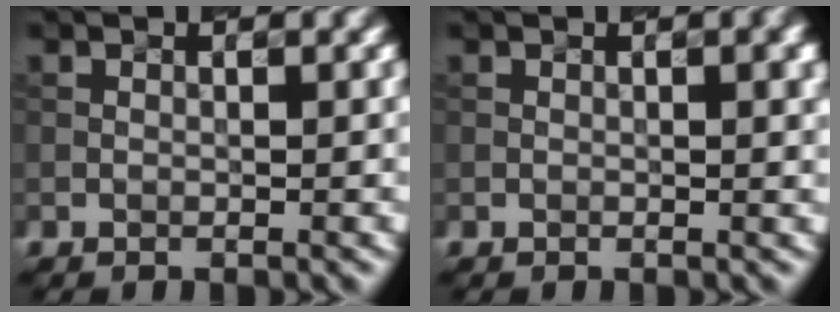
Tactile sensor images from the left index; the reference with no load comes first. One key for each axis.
{"total": 2.2, "fx": 0.6, "fy": 0.7, "fz": 2.1, "tx": -0.018, "ty": 0.005, "tz": 0.007}